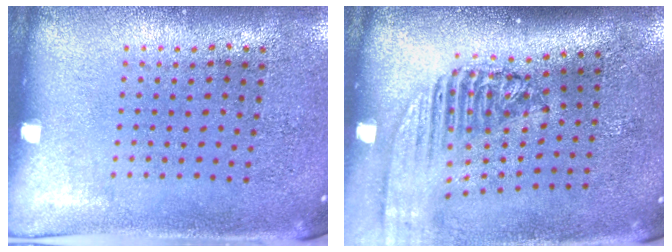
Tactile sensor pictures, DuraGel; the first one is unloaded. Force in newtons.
{"total": 2.3, "press": 1.7, "slide": 1.5}